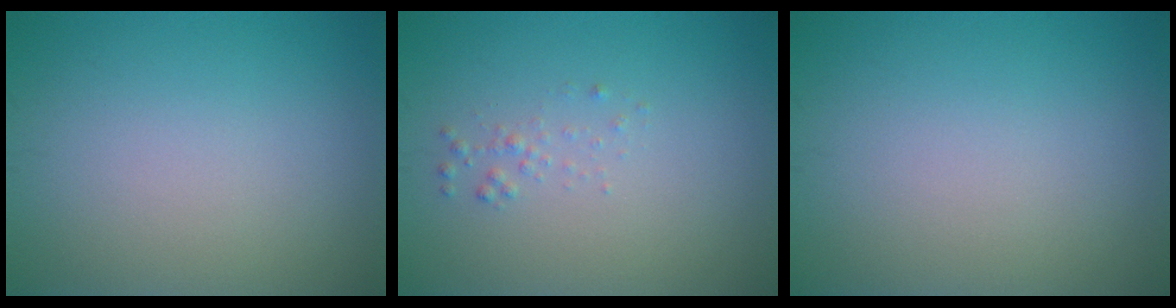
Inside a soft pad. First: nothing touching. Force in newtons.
{"total": 0.8, "press": 0.8, "slide": 0.1}
{"total": 0.0}